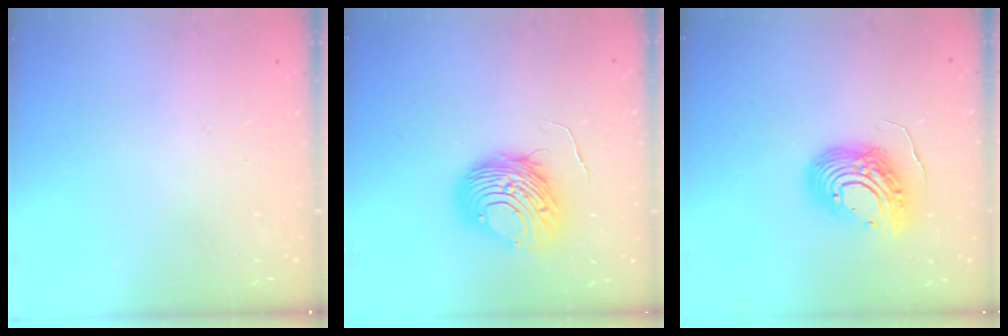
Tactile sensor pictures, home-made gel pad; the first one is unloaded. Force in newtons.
{"total": 10.3, "press": 10.3, "slide": 1.0}
{"total": 15.0, "press": 14.9, "slide": 1.9}